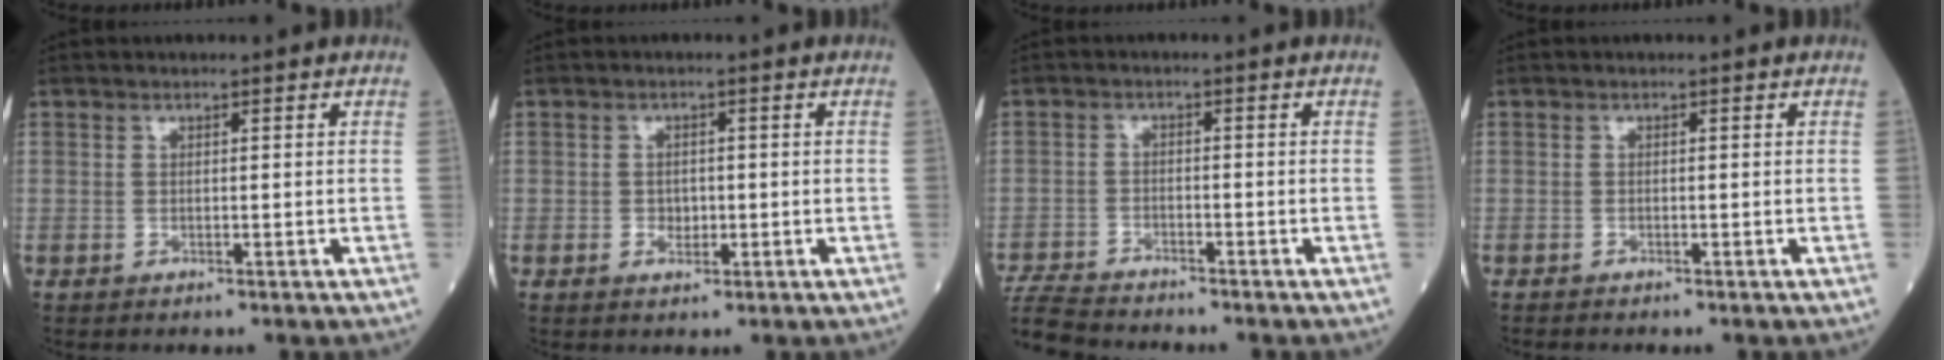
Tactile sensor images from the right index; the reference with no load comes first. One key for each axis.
{"total": 1.9, "fx": -0.4, "fy": 1.4, "fz": 1.1, "tx": -0.014, "ty": 0.004, "tz": -0.004}
{"total": 6.8, "fx": -6.7, "fy": 0.7, "fz": 0.9, "tx": -0.017, "ty": -0.016, "tz": -0.128}
{"total": 0.8, "fx": -0.8, "fy": 0.0, "fz": 0.2, "tx": -0.007, "ty": -0.002, "tz": -0.016}